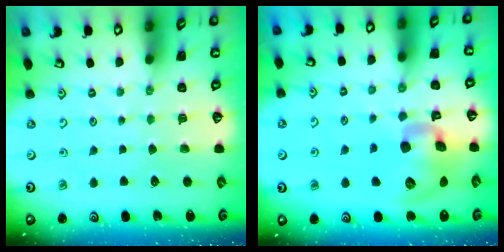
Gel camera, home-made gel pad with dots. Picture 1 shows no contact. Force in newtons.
{"total": 15.1, "press": 14.9, "slide": 2.3}